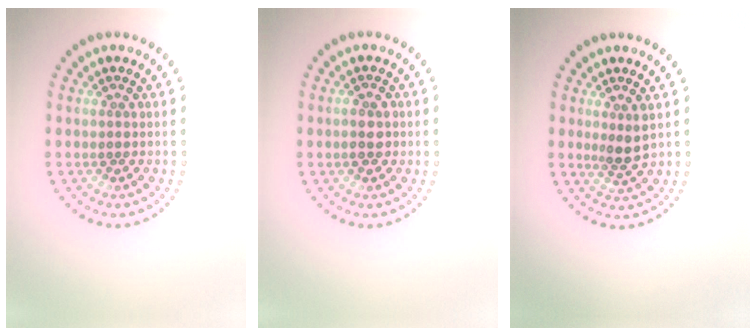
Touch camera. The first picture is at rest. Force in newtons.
{"total": 1.6, "press": 1.6, "slide": 0.3}
{"total": 2.0, "press": 1.7, "slide": 1.2}